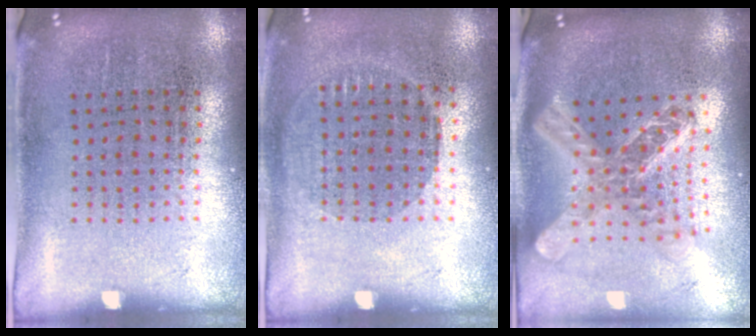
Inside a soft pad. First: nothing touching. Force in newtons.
{"total": 0.9, "press": 0.8, "slide": 0.4}
{"total": 2.4, "press": 1.9, "slide": 1.4}